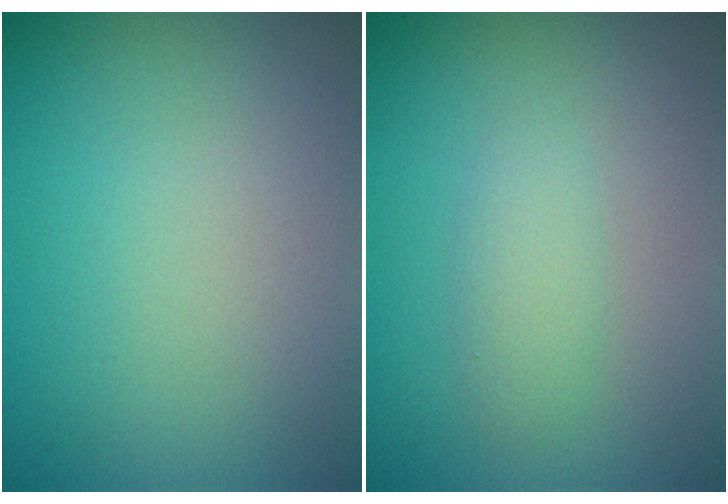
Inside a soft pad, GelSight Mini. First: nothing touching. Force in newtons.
{"total": 1.6, "press": 1.6, "slide": 0.1}